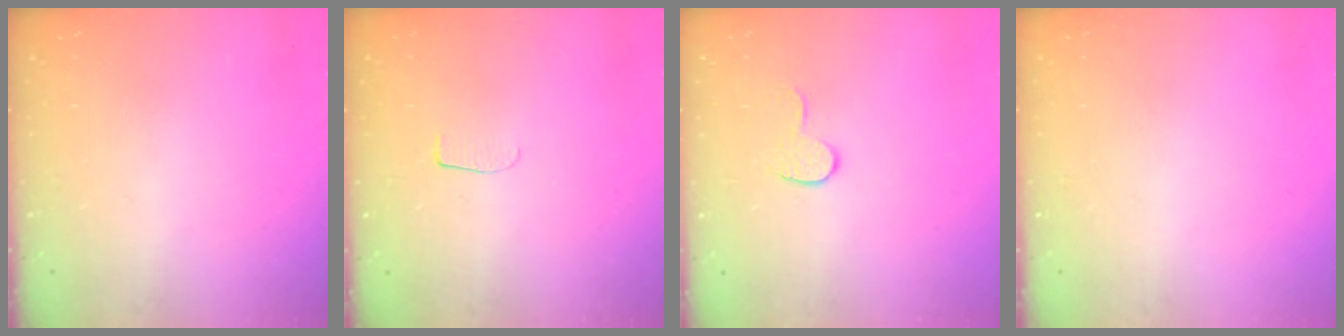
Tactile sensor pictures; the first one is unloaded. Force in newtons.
{"total": 5.3, "press": 5.3, "slide": 0.5}
{"total": 6.2, "press": 6.2, "slide": 0.6}
{"total": 0.0}